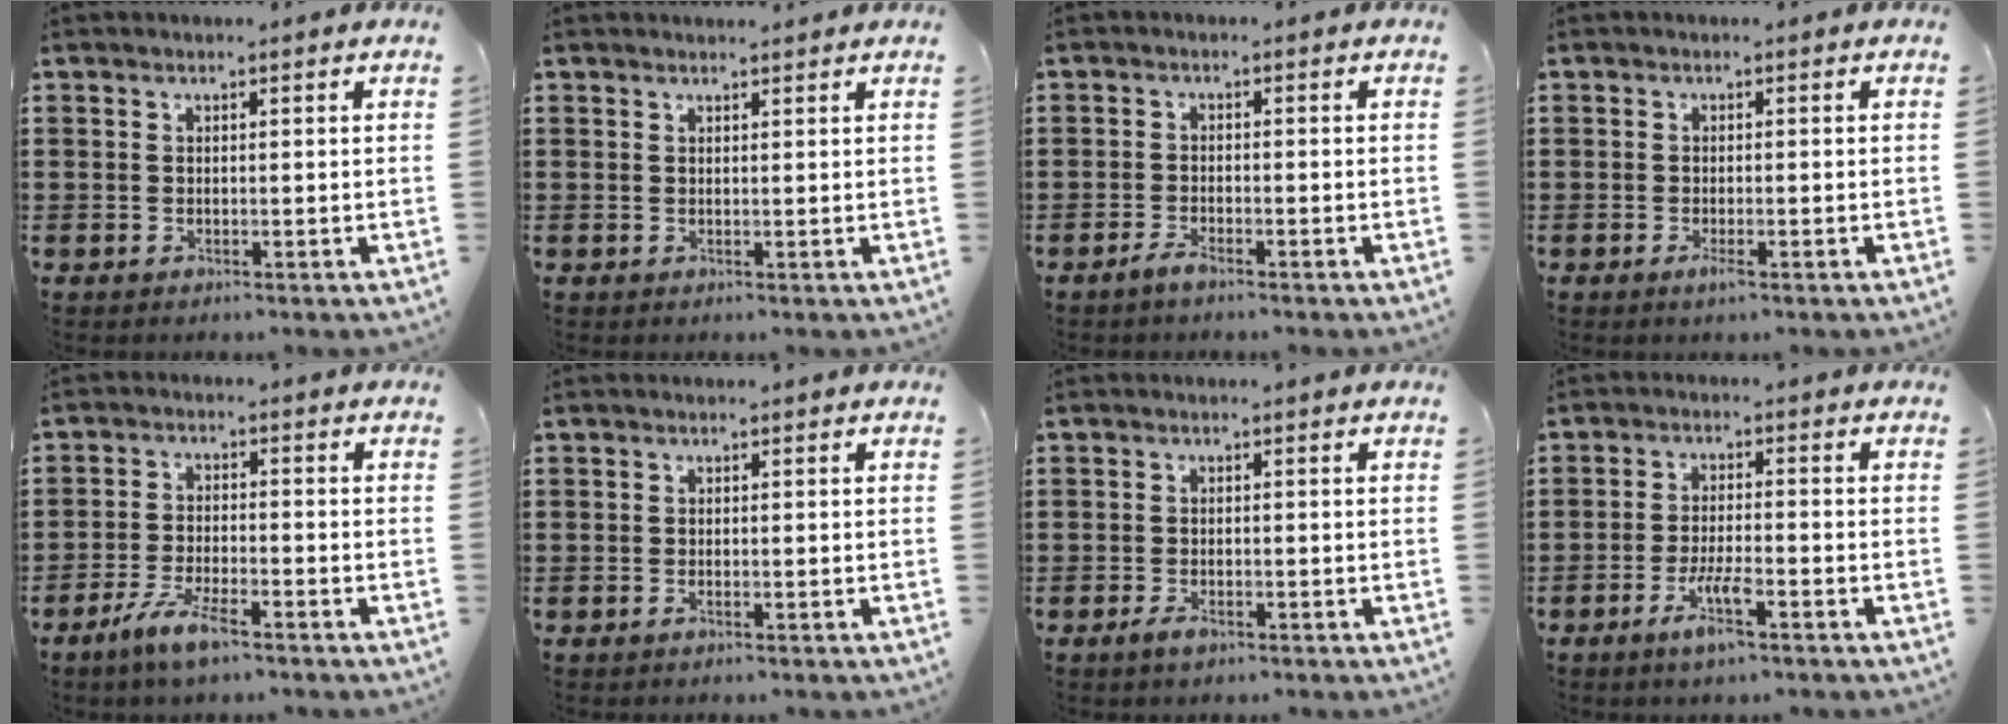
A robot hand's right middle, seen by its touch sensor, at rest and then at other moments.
{"total": 0.8, "force": [0.8, 0.0, 0.2], "torque": [0.003, -0.004, 0.014]}
{"total": 1.9, "force": [-1.6, 0.3, 1.0], "torque": [-0.026, -0.002, -0.033]}
{"total": 1.4, "force": [-0.7, 0.2, 1.2], "torque": [-0.022, -0.004, -0.012]}
{"total": 5.6, "force": [-3.9, 1.2, 3.9], "torque": [-0.089, -0.008, -0.075]}
{"total": 0.5, "force": [-0.3, 0.1, 0.4], "torque": [-0.009, -0.003, -0.005]}
{"total": 1.8, "force": [-1.1, 0.8, 1.2], "torque": [-0.023, 0.000, -0.022]}
{"total": 5.1, "force": [-2.9, 0.9, 4.2], "torque": [-0.079, -0.003, -0.052]}